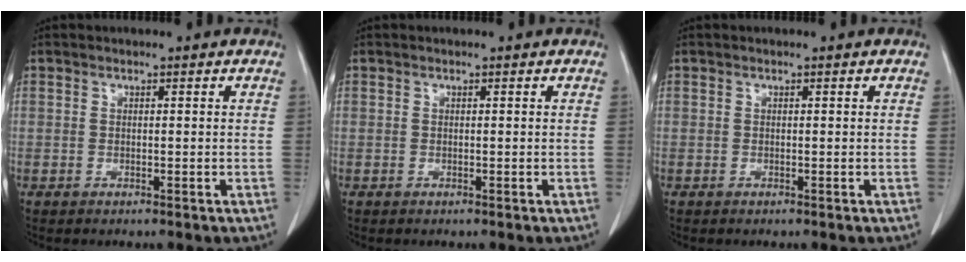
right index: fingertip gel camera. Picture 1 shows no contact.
{"total": 0.0}
{"total": 0.0}